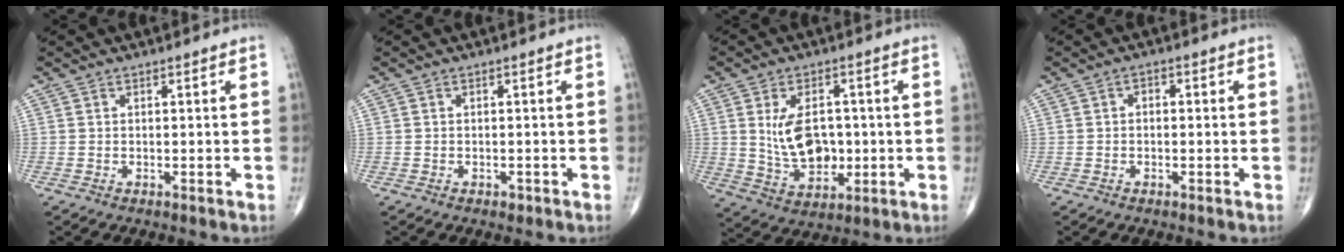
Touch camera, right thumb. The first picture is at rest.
{"total": 0.8, "force": [-0.5, 0.5, 0.4], "torque": [-0.005, 0.000, -0.007]}
{"total": 10.6, "force": [0.5, 6.9, 8.0], "torque": [-0.116, -0.006, 0.023]}
{"total": 1.5, "force": [0.0, 1.0, 1.1], "torque": [-0.008, 0.006, -0.005]}